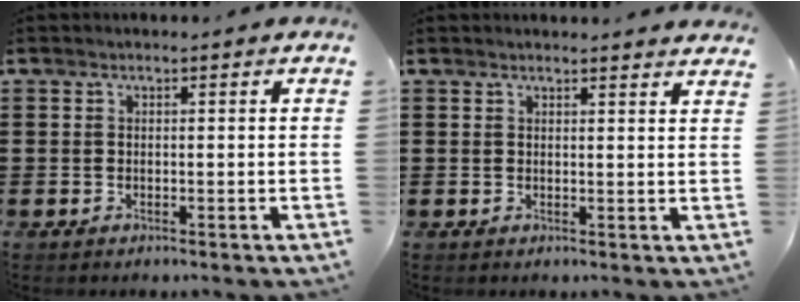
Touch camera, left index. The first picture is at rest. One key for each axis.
{"total": 1.6, "fx": 1.6, "fy": -0.1, "fz": 0.2, "tx": -0.009, "ty": -0.002, "tz": 0.032}